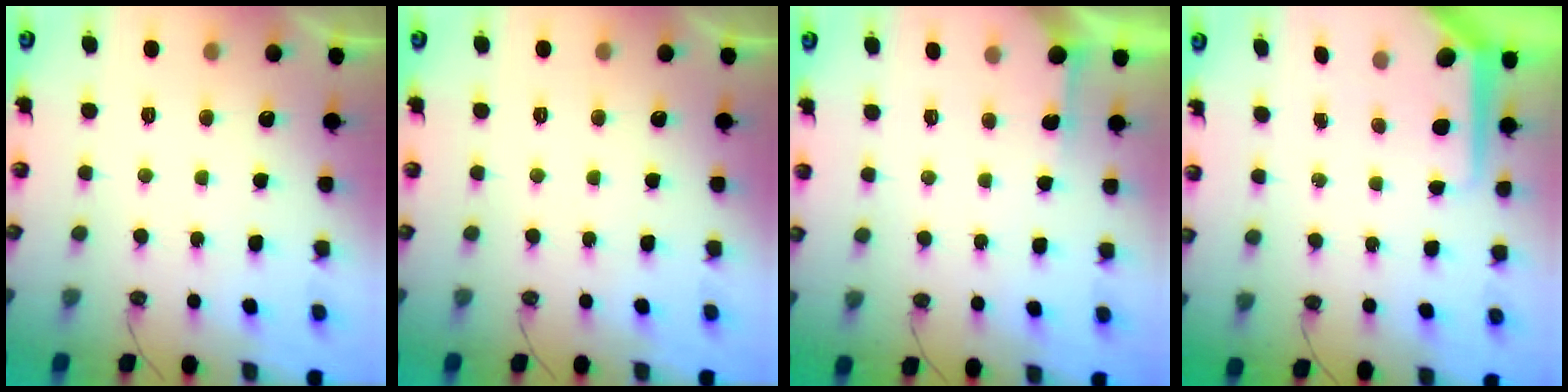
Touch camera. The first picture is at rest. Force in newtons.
{"total": 0.0}
{"total": 3.0, "press": 3.0, "slide": 0.4}
{"total": 8.9, "press": 8.9, "slide": 0.7}